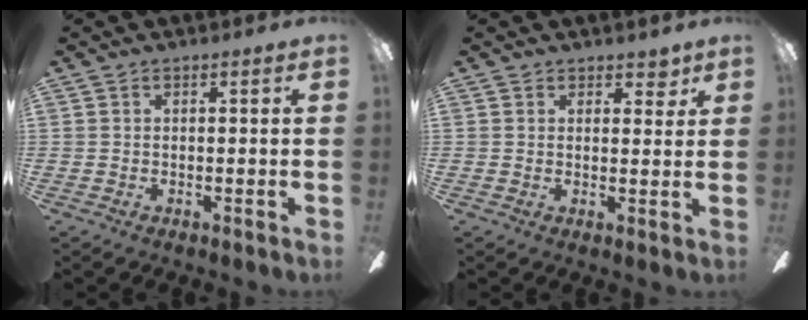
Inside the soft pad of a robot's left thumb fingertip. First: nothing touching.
{"total": 3.4, "force": [2.6, 1.9, 1.1], "torque": [-0.001, -0.010, 0.042]}